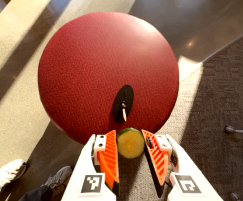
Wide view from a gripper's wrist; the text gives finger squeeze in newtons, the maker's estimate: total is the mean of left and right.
{"total": 6.6, "left": 6.3, "right": 6.9}